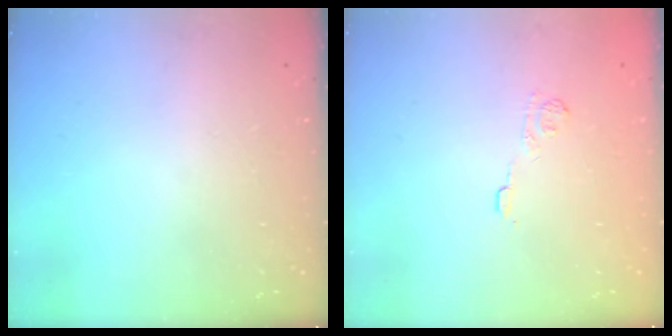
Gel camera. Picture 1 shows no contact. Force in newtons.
{"total": 3.9, "press": 3.7, "slide": 1.4}